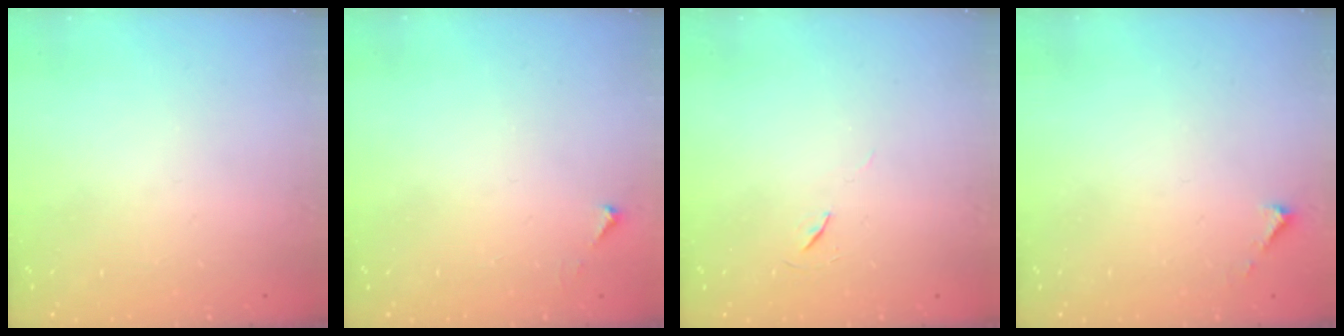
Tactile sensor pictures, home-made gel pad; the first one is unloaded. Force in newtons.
{"total": 3.4, "press": 3.4, "slide": 0.4}
{"total": 5.7, "press": 5.2, "slide": 2.4}
{"total": 2.1, "press": 2.1, "slide": 0.2}